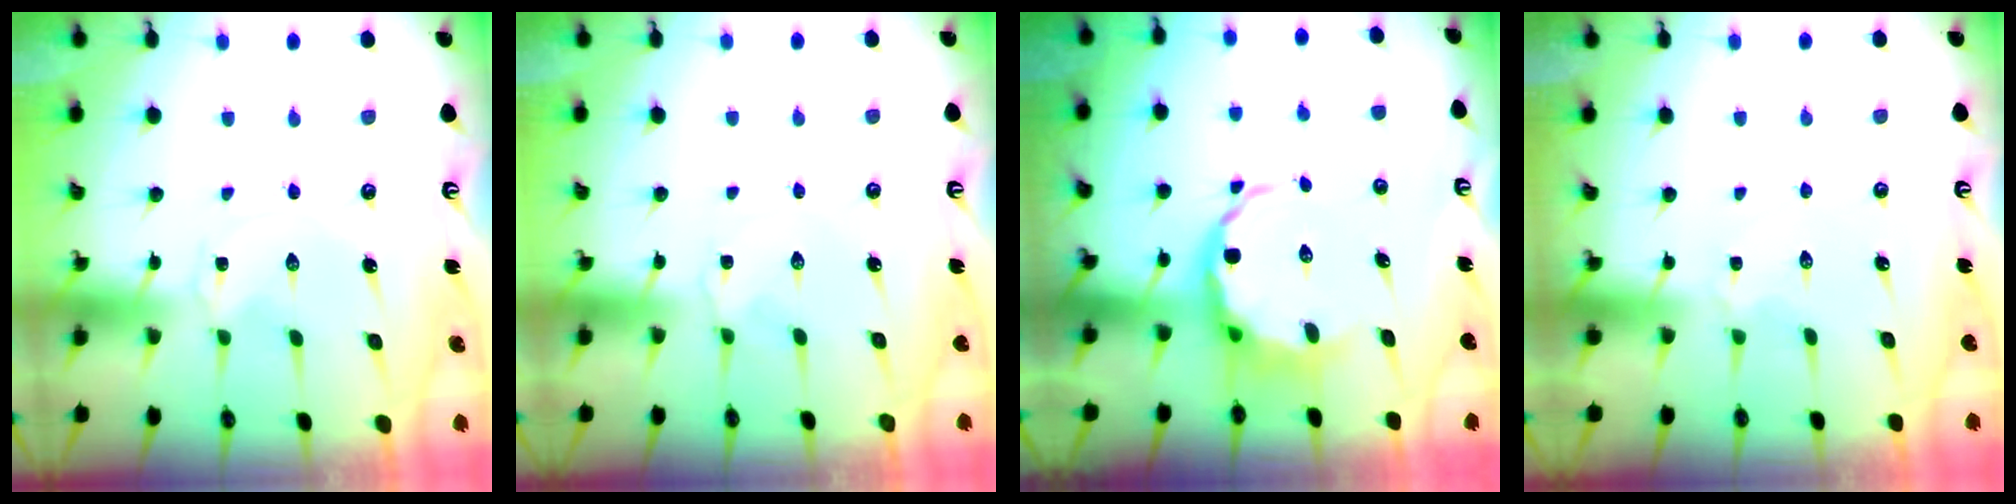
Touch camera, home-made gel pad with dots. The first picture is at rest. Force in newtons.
{"total": 1.1, "press": 1.0, "slide": 0.3}
{"total": 8.2, "press": 7.8, "slide": 2.4}
{"total": 1.9, "press": 1.8, "slide": 0.5}